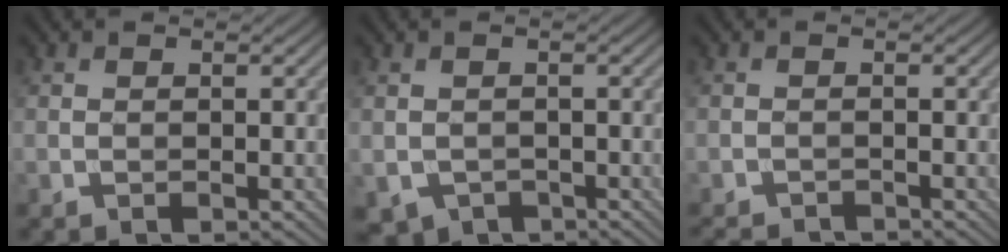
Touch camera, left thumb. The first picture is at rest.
{"total": 2.3, "force": [-1.3, 1.8, 0.7], "torque": [-0.023, -0.013, -0.024]}
{"total": 2.2, "force": [-2.1, 0.1, 0.5], "torque": [-0.009, -0.006, -0.040]}